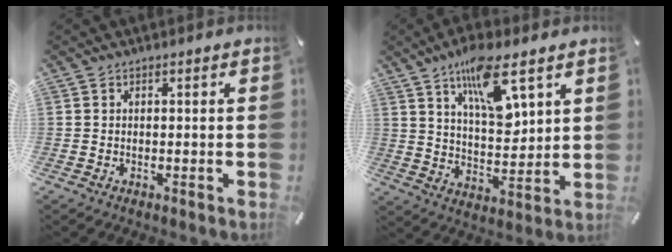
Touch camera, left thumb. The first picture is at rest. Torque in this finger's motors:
{"motor_torque": [1.33, 0.65, 0.71, 0.06, 0.16]}